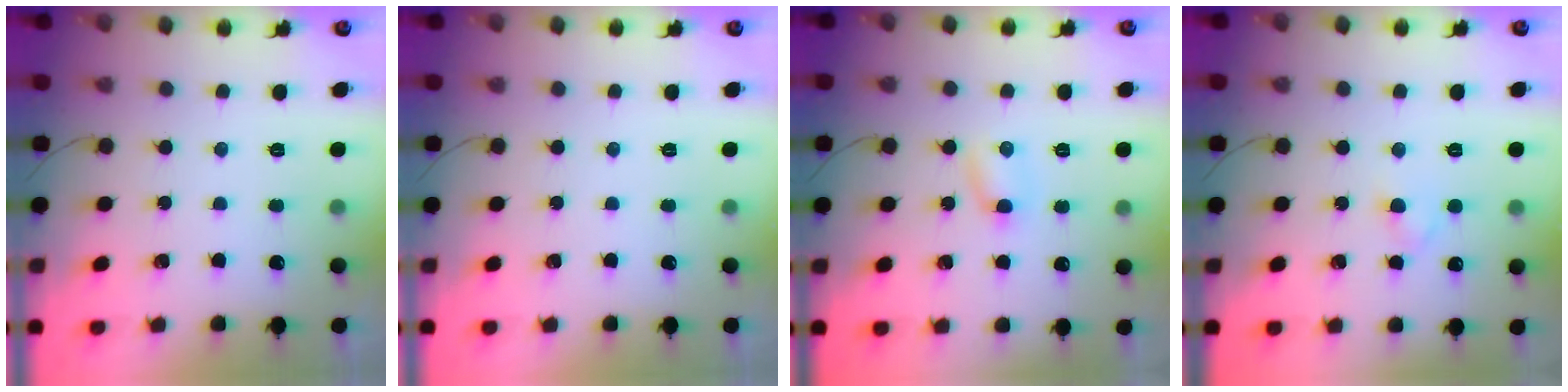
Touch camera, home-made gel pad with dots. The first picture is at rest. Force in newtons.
{"total": 0.0}
{"total": 2.6, "press": 2.5, "slide": 0.9}
{"total": 2.5, "press": 2.3, "slide": 1.0}